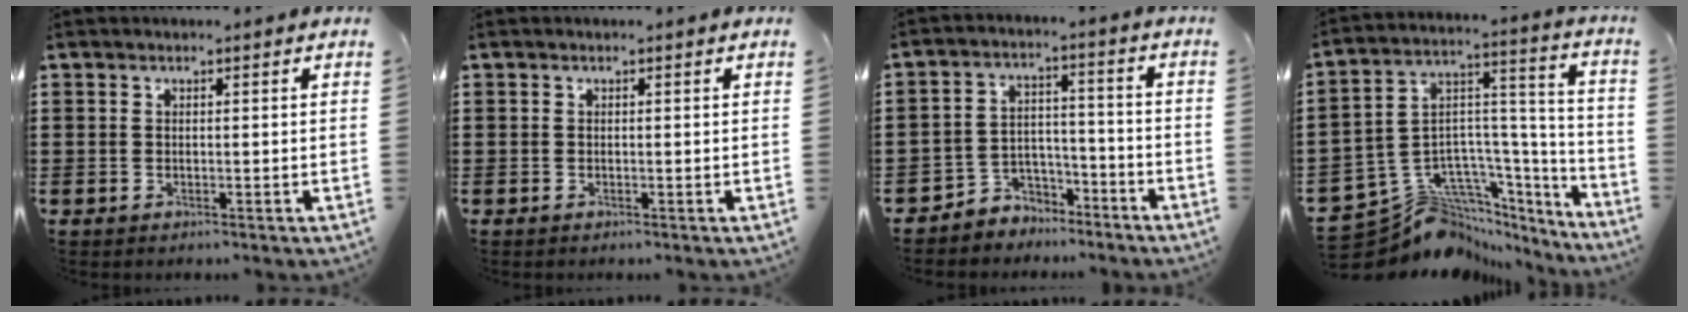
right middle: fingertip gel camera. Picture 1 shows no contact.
{"total": 0.0}
{"total": 4.7, "force": [-4.1, 2.1, -0.4], "torque": [-0.005, 0.007, -0.088]}
{"total": 8.7, "force": [-7.0, 4.9, 1.6], "torque": [-0.041, -0.004, -0.128]}